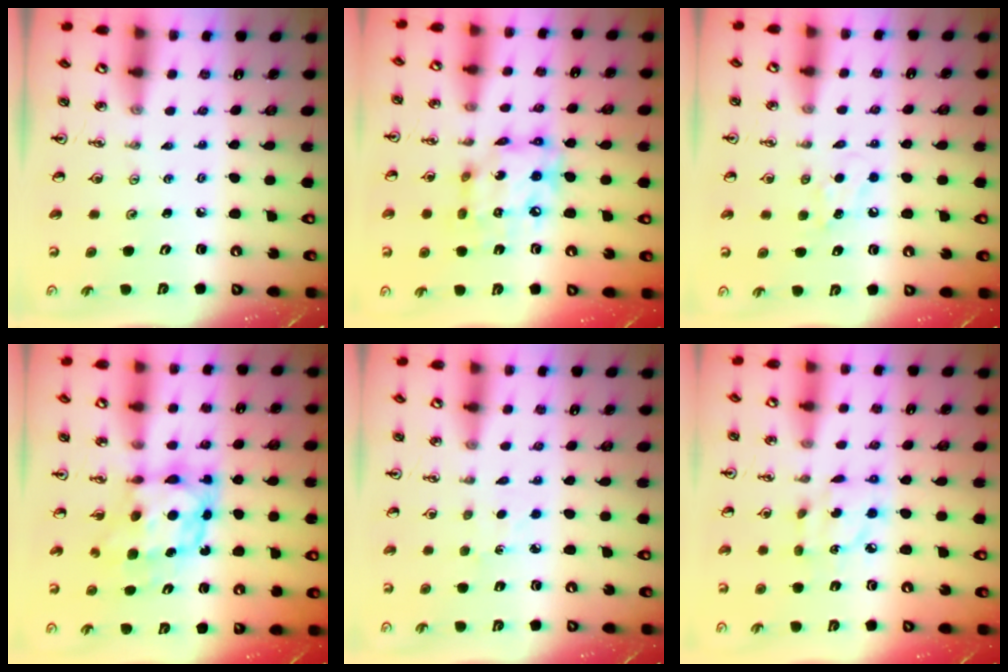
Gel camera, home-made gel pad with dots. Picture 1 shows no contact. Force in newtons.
{"total": 13.7, "press": 13.6, "slide": 1.3}
{"total": 5.5, "press": 5.4, "slide": 1.2}
{"total": 8.9, "press": 8.8, "slide": 1.0}
{"total": 3.3, "press": 3.3, "slide": 0.3}
{"total": 7.5, "press": 7.5, "slide": 0.2}